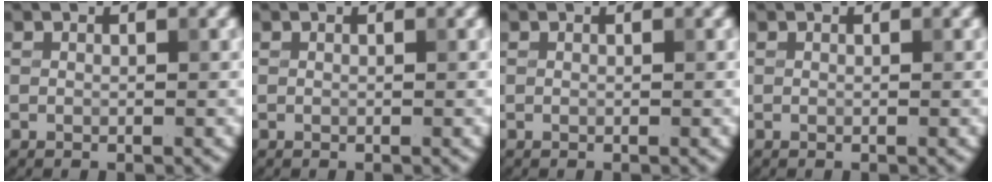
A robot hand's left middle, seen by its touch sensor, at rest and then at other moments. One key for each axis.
{"total": 0.0}
{"total": 0.0}
{"total": 0.0}